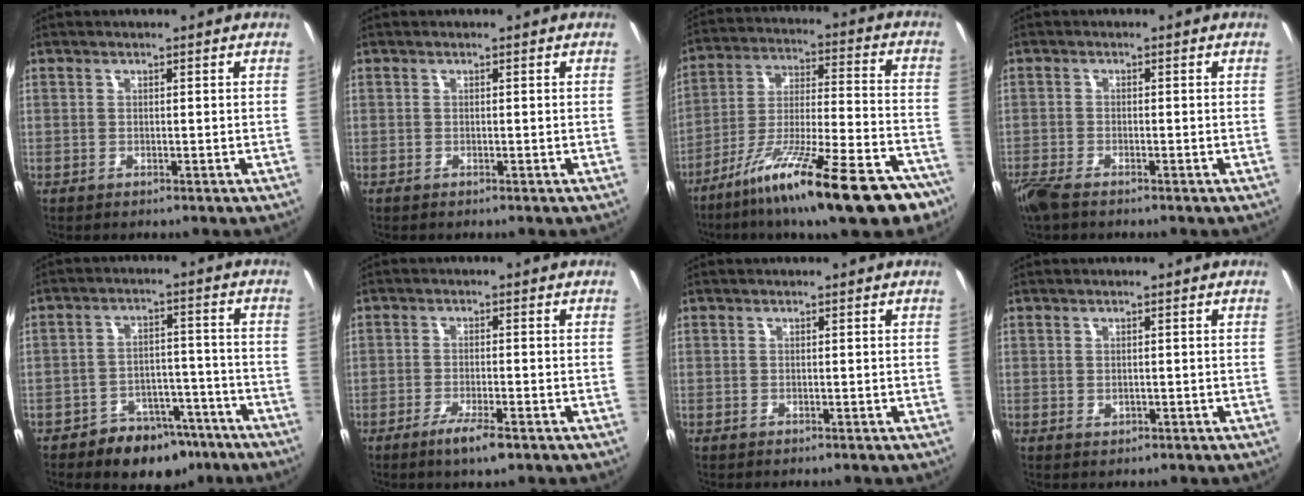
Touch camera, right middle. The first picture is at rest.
{"total": 0.0}
{"total": 23.0, "force": [-16.0, 4.3, 15.9], "torque": [-0.269, -0.044, -0.245]}
{"total": 4.7, "force": [-3.7, 1.2, 2.6], "torque": [-0.071, -0.017, -0.075]}
{"total": 10.7, "force": [-7.6, 6.6, 3.6], "torque": [-0.069, 0.024, -0.092]}
{"total": 4.9, "force": [-3.1, 0.8, 3.7], "torque": [-0.084, -0.012, -0.057]}
{"total": 0.0}
{"total": 0.6, "force": [0.0, 0.6, 0.3], "torque": [-0.001, -0.001, 0.000]}